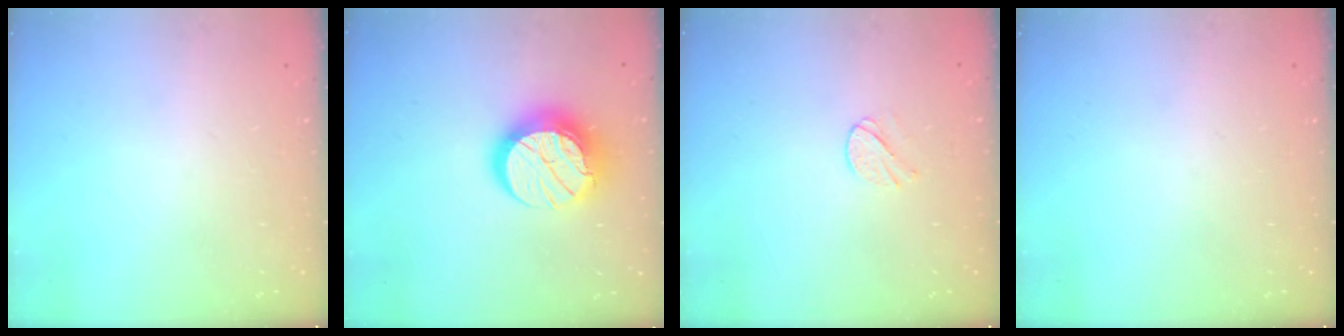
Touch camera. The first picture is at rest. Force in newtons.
{"total": 14.8, "press": 14.8, "slide": 1.2}
{"total": 3.7, "press": 3.7, "slide": 0.4}
{"total": 0.0}